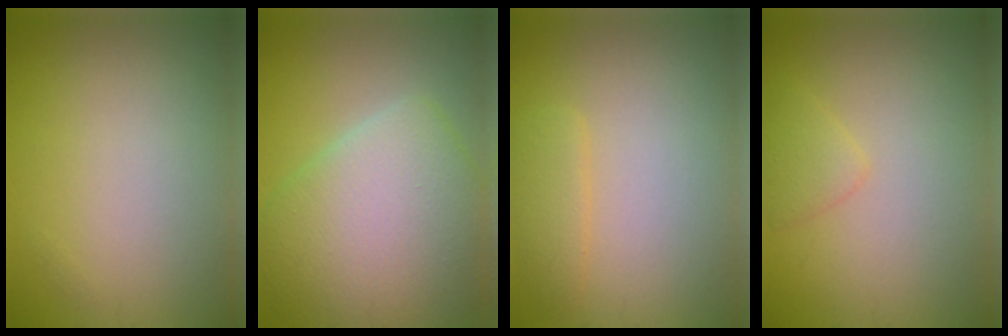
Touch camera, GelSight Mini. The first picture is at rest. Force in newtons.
{"total": 9.8, "press": 9.8, "slide": 0.4}
{"total": 1.8, "press": 1.8, "slide": 0.2}
{"total": 1.5, "press": 1.5, "slide": 0.1}